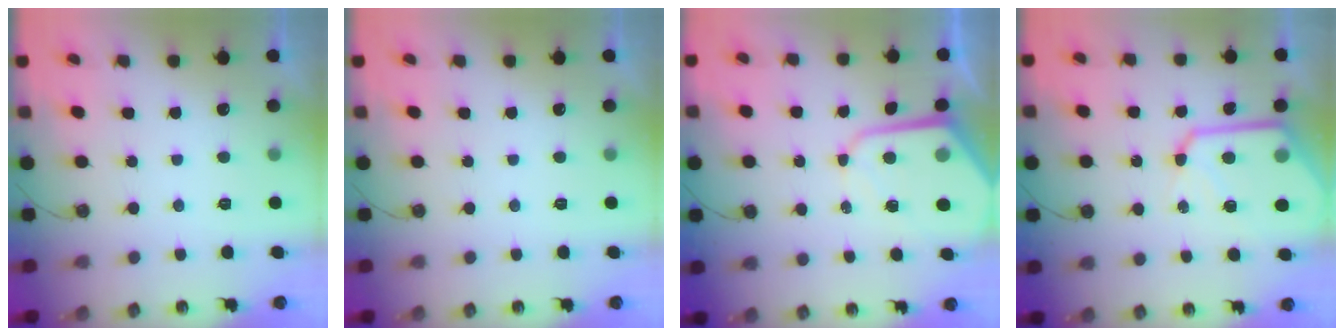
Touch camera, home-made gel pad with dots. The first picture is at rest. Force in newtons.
{"total": 0.0}
{"total": 9.6, "press": 9.5, "slide": 0.7}
{"total": 13.9, "press": 13.9, "slide": 1.4}